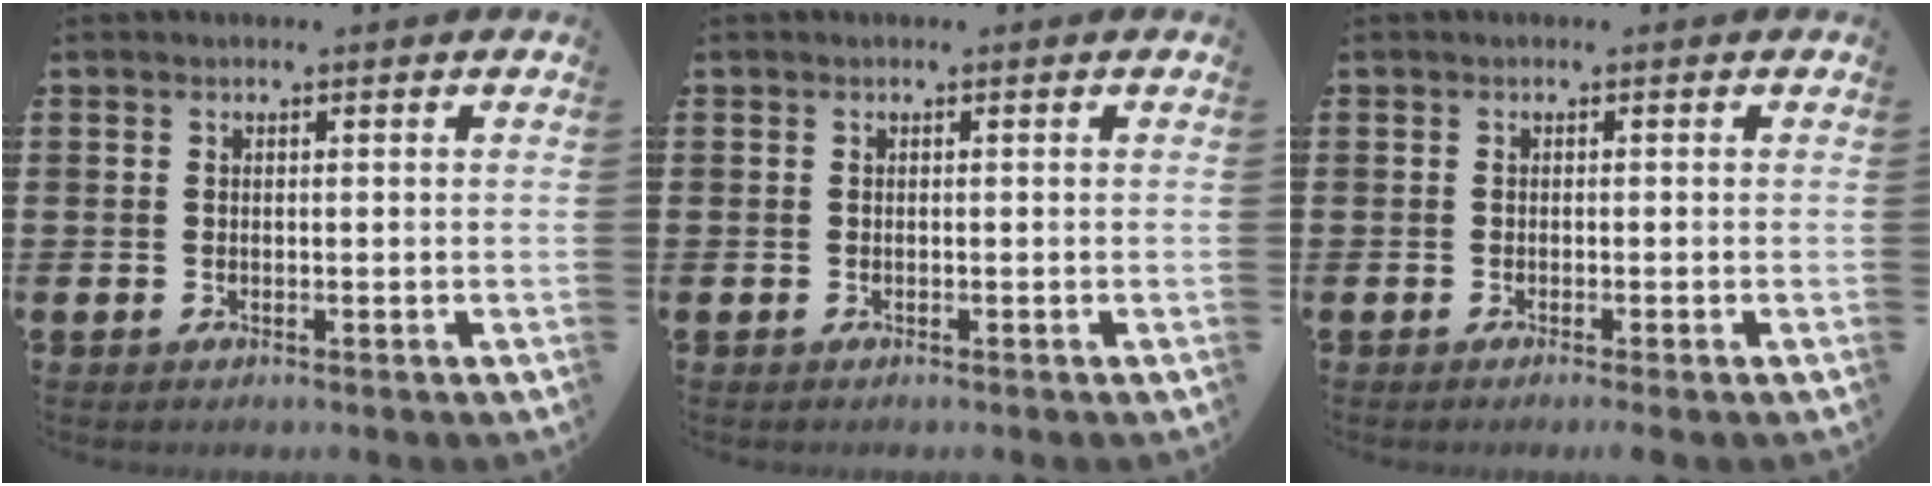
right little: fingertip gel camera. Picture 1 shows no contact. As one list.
[{"total": 0.0}, {"total": 0.5, "force": [-0.3, -0.1, 0.4], "torque": [-0.006, -0.002, -0.006]}]